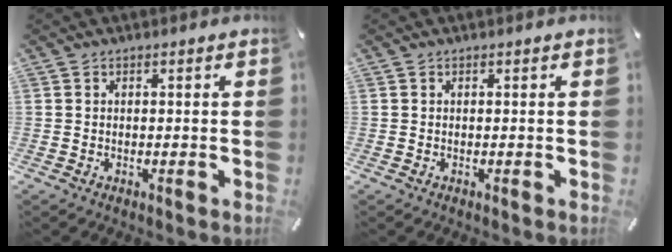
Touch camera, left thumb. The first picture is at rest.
{"total": 0.0}